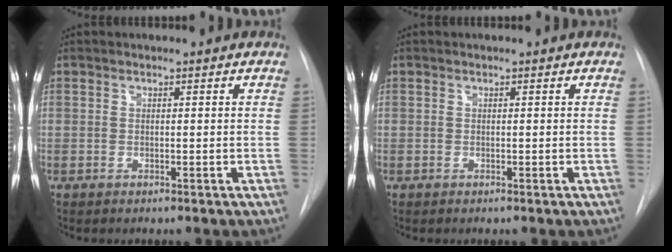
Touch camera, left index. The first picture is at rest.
{"total": 0.0}